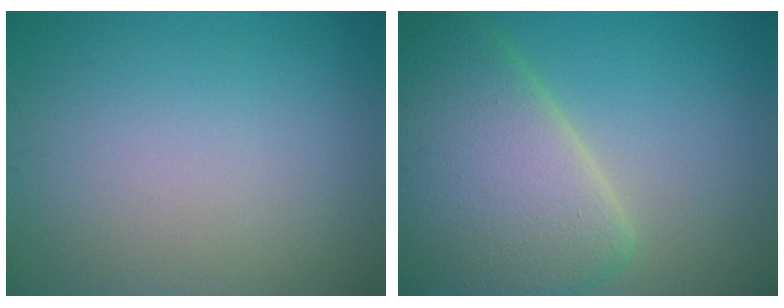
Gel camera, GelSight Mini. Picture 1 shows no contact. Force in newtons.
{"total": 9.8, "press": 9.8, "slide": 1.0}